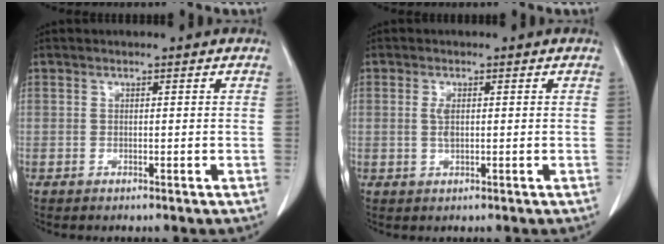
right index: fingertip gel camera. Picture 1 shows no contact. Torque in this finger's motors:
{"motor_torque": [0.05, 0.04, 0.06, 0.04]}